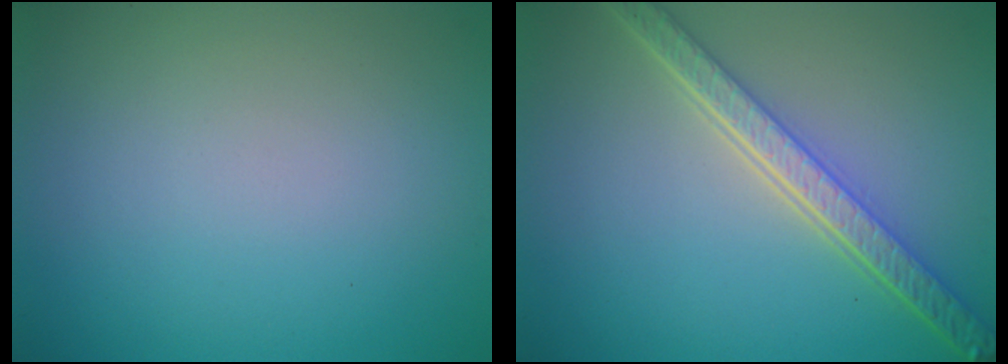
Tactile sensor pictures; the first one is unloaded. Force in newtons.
{"total": 5.7, "press": 4.2, "slide": 3.9}